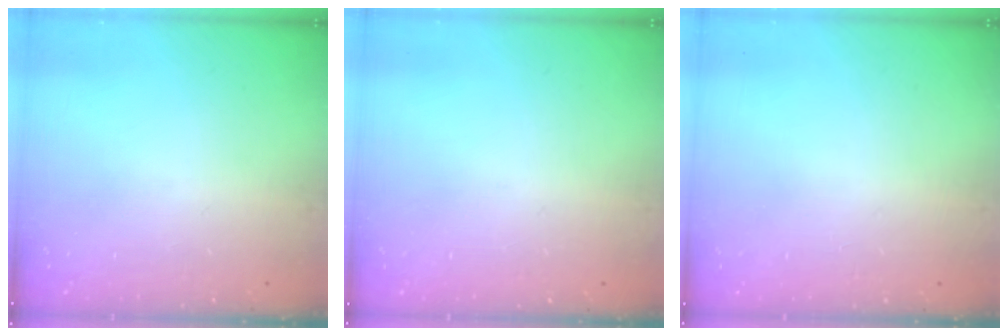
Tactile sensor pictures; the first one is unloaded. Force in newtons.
{"total": 2.4, "press": 2.4, "slide": 0.2}
{"total": 2.6, "press": 2.6, "slide": 0.2}